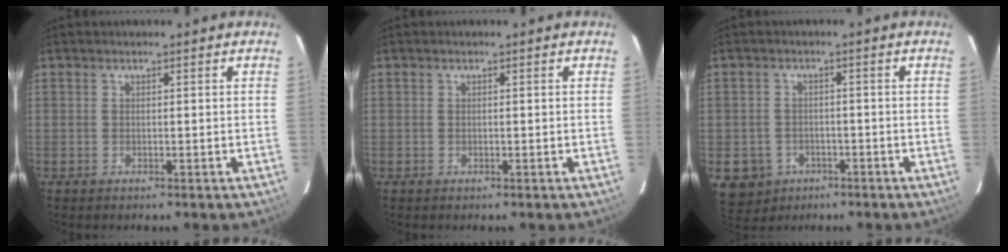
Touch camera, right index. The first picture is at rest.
{"total": 0.0}
{"total": 7.2, "force": [-2.9, 6.3, 2.0], "torque": [-0.055, 0.010, -0.032]}